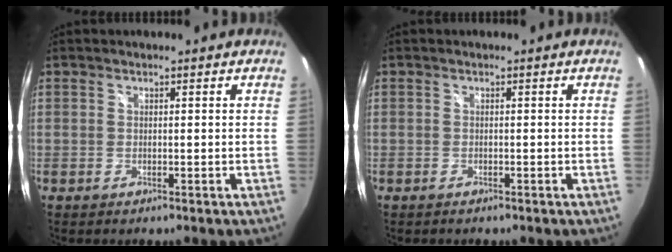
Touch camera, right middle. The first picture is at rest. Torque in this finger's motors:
{"motor_torque": [0.55, -1.47, 0.06, 0.06]}